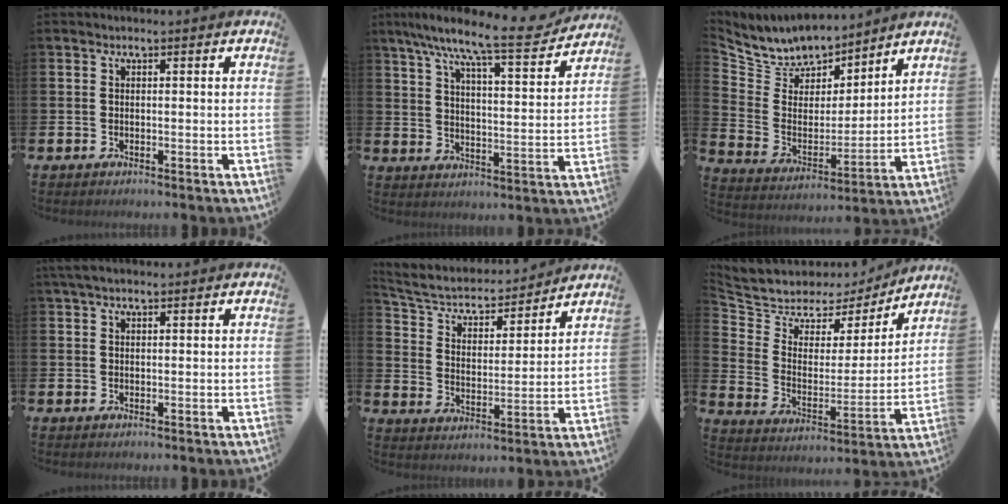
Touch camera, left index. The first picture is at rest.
{"total": 10.3, "force": [8.7, 1.1, 5.3], "torque": [-0.111, -0.061, 0.138]}
{"total": 7.4, "force": [7.1, 2.2, -0.6], "torque": [-0.039, -0.066, 0.126]}
{"total": 2.2, "force": [1.8, 0.7, 1.0], "torque": [-0.016, 0.002, 0.031]}
{"total": 6.3, "force": [5.7, 2.2, 1.4], "torque": [-0.060, -0.046, 0.093]}
{"total": 7.4, "force": [6.7, 3.1, 0.4], "torque": [-0.055, -0.053, 0.117]}